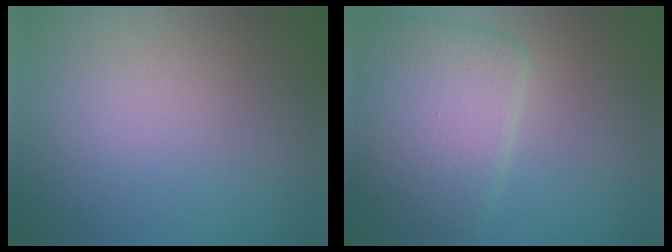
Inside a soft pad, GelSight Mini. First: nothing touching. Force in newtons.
{"total": 6.6, "press": 6.6, "slide": 0.3}